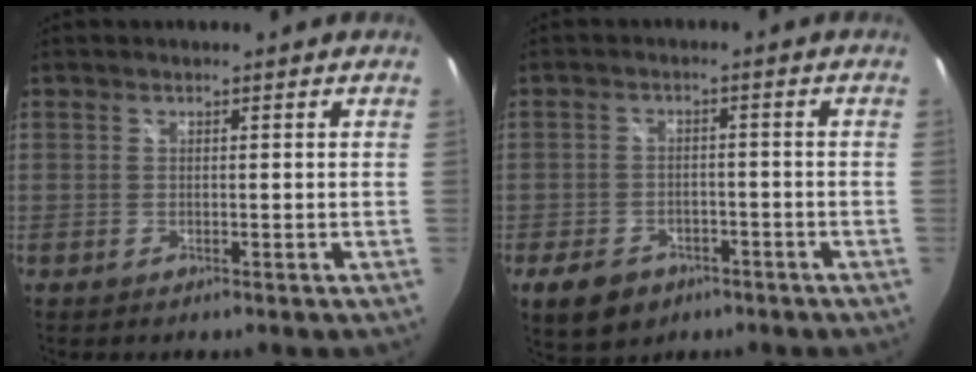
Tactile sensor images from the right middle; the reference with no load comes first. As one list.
[{"total": 8.5, "force": [-5.0, 5.5, 4.1], "torque": [-0.100, -0.005, -0.072]}]